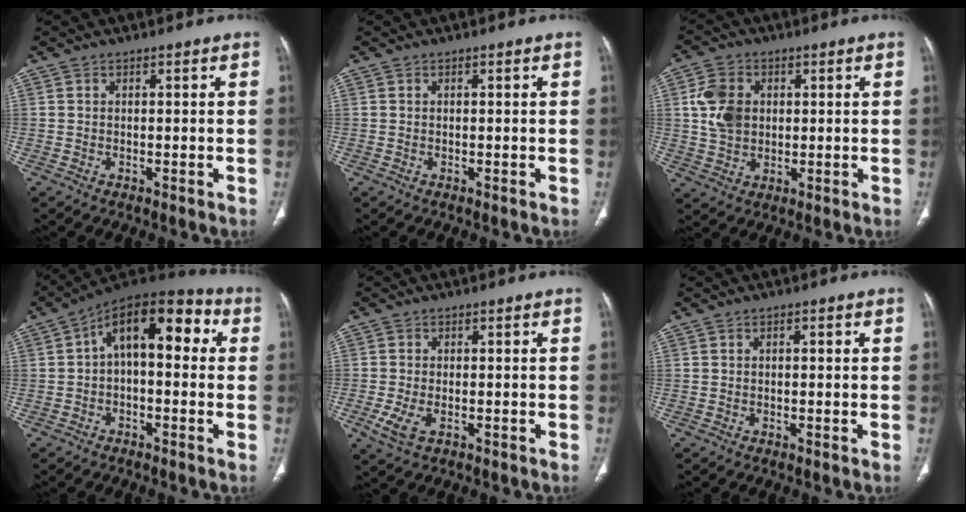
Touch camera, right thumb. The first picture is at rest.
{"total": 0.0}
{"total": 8.1, "force": [1.4, 6.2, 5.0], "torque": [-0.081, -0.002, 0.029]}
{"total": 14.6, "force": [2.2, 7.7, 12.2], "torque": [-0.150, 0.048, 0.022]}
{"total": 4.2, "force": [-1.4, 2.2, 3.3], "torque": [-0.079, -0.007, -0.023]}
{"total": 0.9, "force": [0.2, 0.4, 0.8], "torque": [-0.015, 0.002, 0.002]}